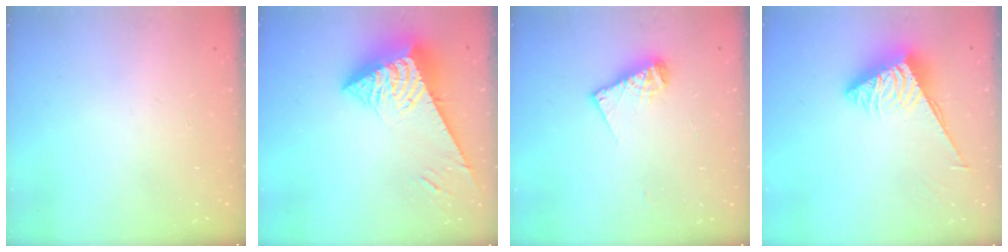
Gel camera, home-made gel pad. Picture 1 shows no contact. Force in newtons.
{"total": 9.8, "press": 9.7, "slide": 1.1}
{"total": 7.9, "press": 7.9, "slide": 0.5}
{"total": 3.9, "press": 3.9, "slide": 0.4}